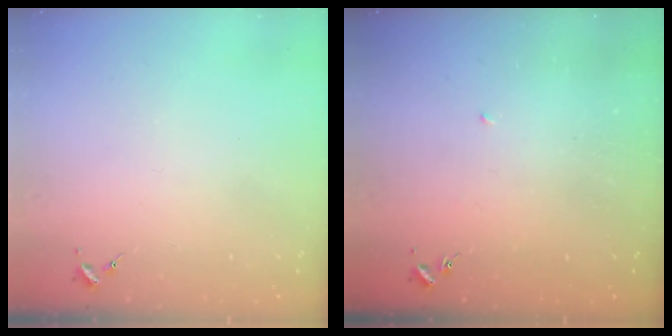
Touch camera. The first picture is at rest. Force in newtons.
{"total": 2.3, "press": 2.3, "slide": 0.1}